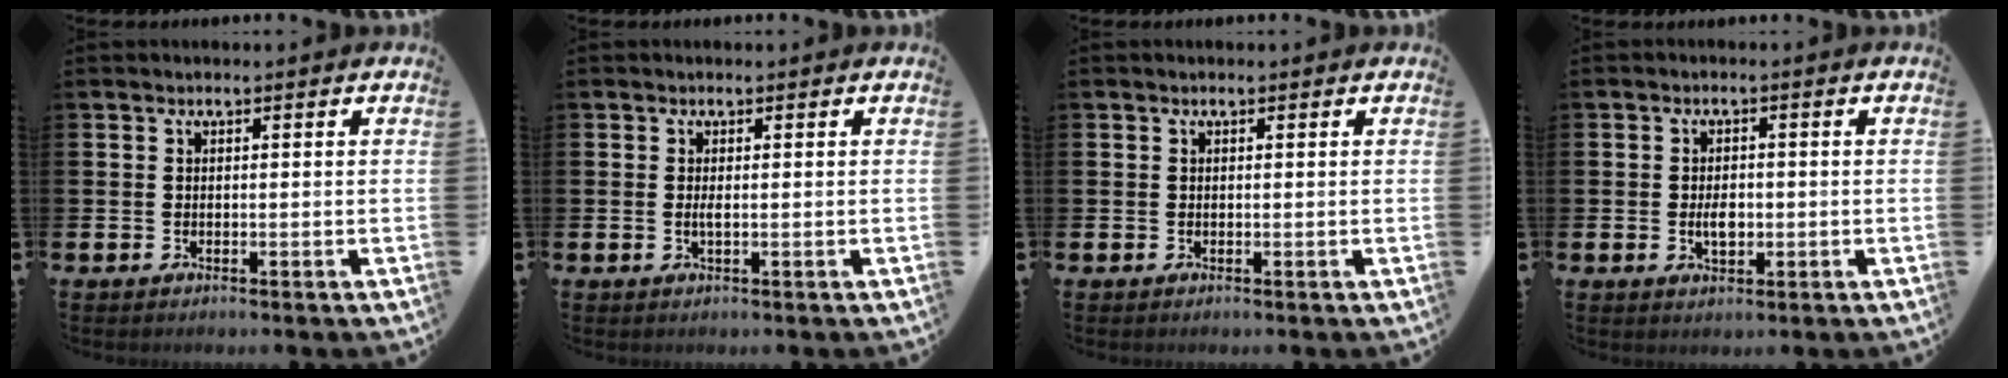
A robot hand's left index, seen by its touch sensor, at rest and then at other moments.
{"total": 0.8, "force": [0.0, 0.1, 0.8], "torque": [-0.022, 0.002, 0.000]}
{"total": 0.0}
{"total": 2.7, "force": [-0.3, 1.6, 2.1], "torque": [-0.031, 0.000, -0.008]}